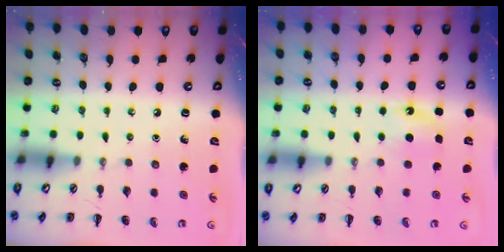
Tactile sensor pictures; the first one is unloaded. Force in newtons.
{"total": 4.8, "press": 4.5, "slide": 1.6}